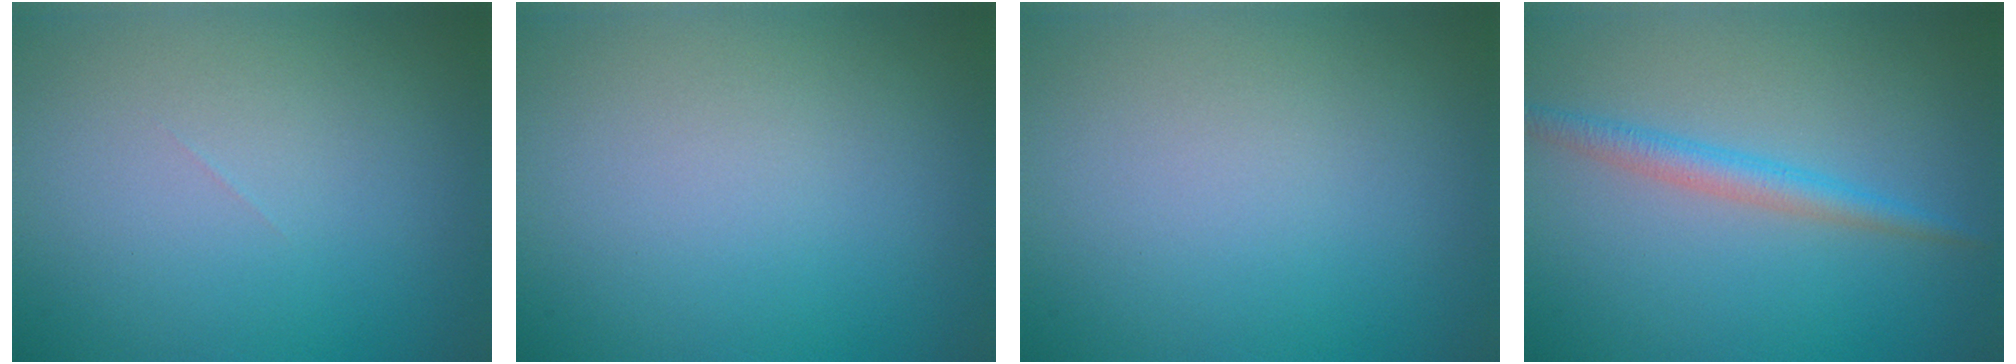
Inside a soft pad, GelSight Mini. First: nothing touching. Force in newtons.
{"total": 0.0}
{"total": 0.0}
{"total": 2.3, "press": 2.3, "slide": 0.1}